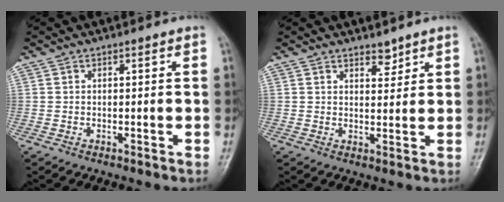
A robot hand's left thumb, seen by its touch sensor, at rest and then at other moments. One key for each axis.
{"total": 2.7, "fx": 2.2, "fy": 1.2, "fz": 1.1, "tx": -0.003, "ty": -0.017, "tz": 0.035}